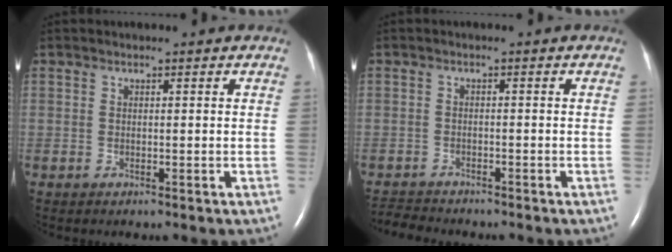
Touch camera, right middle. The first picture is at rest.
{"total": 4.0, "force": [-3.9, 0.4, 0.4], "torque": [-0.003, -0.015, -0.066]}